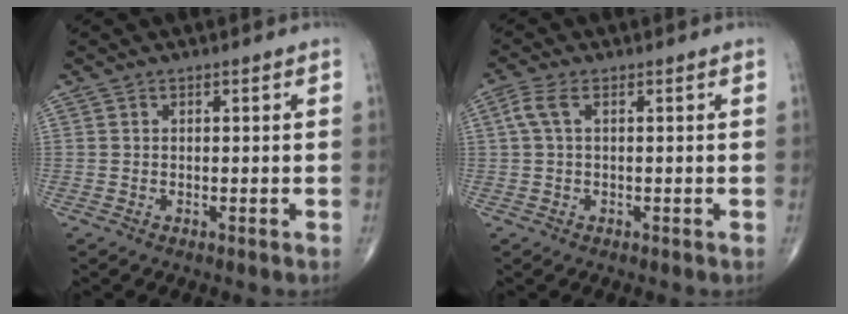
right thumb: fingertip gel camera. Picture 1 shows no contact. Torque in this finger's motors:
{"motor_torque": [-0.30, 0.34, -0.03, -0.11, 0.02]}